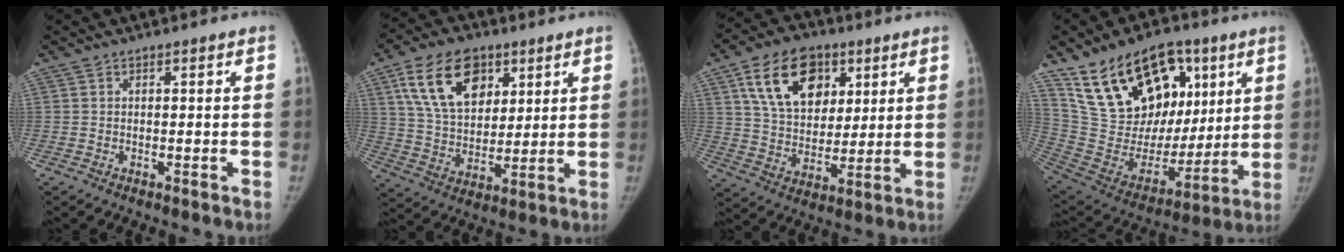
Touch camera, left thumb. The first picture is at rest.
{"total": 16.3, "force": [7.5, 10.3, 10.2], "torque": [-0.150, -0.024, 0.142]}
{"total": 16.8, "force": [7.2, 11.3, 10.1], "torque": [-0.140, -0.021, 0.129]}
{"total": 26.4, "force": [12.7, 16.1, 16.5], "torque": [-0.248, -0.020, 0.237]}